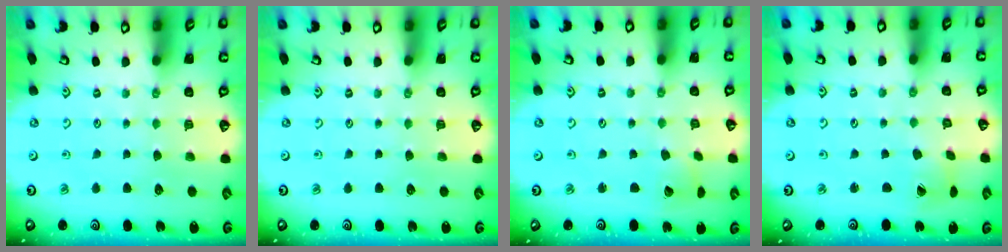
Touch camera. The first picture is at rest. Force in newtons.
{"total": 0.0}
{"total": 2.1, "press": 2.1, "slide": 0.3}
{"total": 3.5, "press": 3.4, "slide": 0.4}